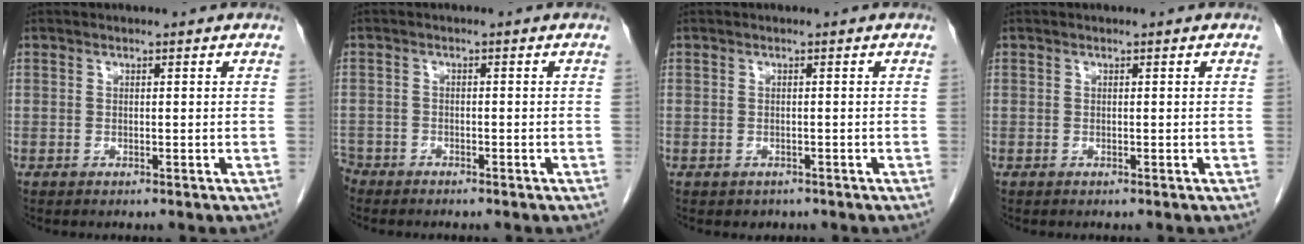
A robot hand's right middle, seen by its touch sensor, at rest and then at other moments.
{"total": 3.2, "force": [-2.8, 1.5, 0.3], "torque": [-0.008, 0.000, -0.054]}
{"total": 1.1, "force": [-0.8, 0.8, 0.2], "torque": [-0.007, 0.001, -0.006]}
{"total": 0.0}